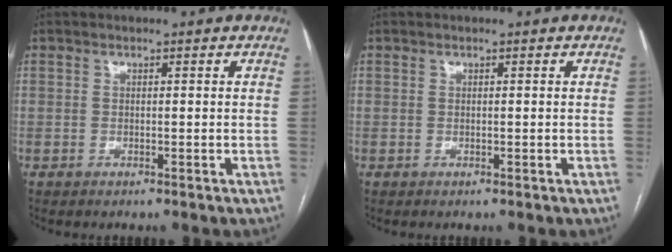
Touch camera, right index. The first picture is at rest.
{"total": 0.0}